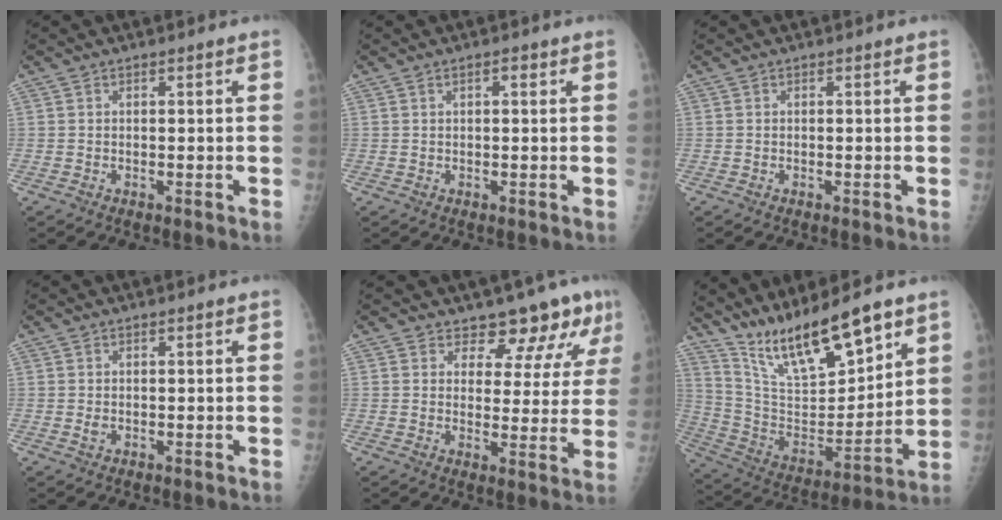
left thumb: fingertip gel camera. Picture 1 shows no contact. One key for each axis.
{"total": 1.3, "fx": 0.6, "fy": 0.5, "fz": 1.1, "tx": -0.015, "ty": 0.001, "tz": 0.008}
{"total": 0.0}
{"total": 1.0, "fx": 0.0, "fy": 0.6, "fz": 0.8, "tx": -0.007, "ty": 0.002, "tz": 0.003}
{"total": 9.4, "fx": 7.6, "fy": 4.5, "fz": 3.2, "tx": 0.003, "ty": -0.048, "tz": 0.081}
{"total": 18.5, "fx": 13.7, "fy": 5.0, "fz": 11.4, "tx": -0.163, "ty": -0.074, "tz": 0.262}